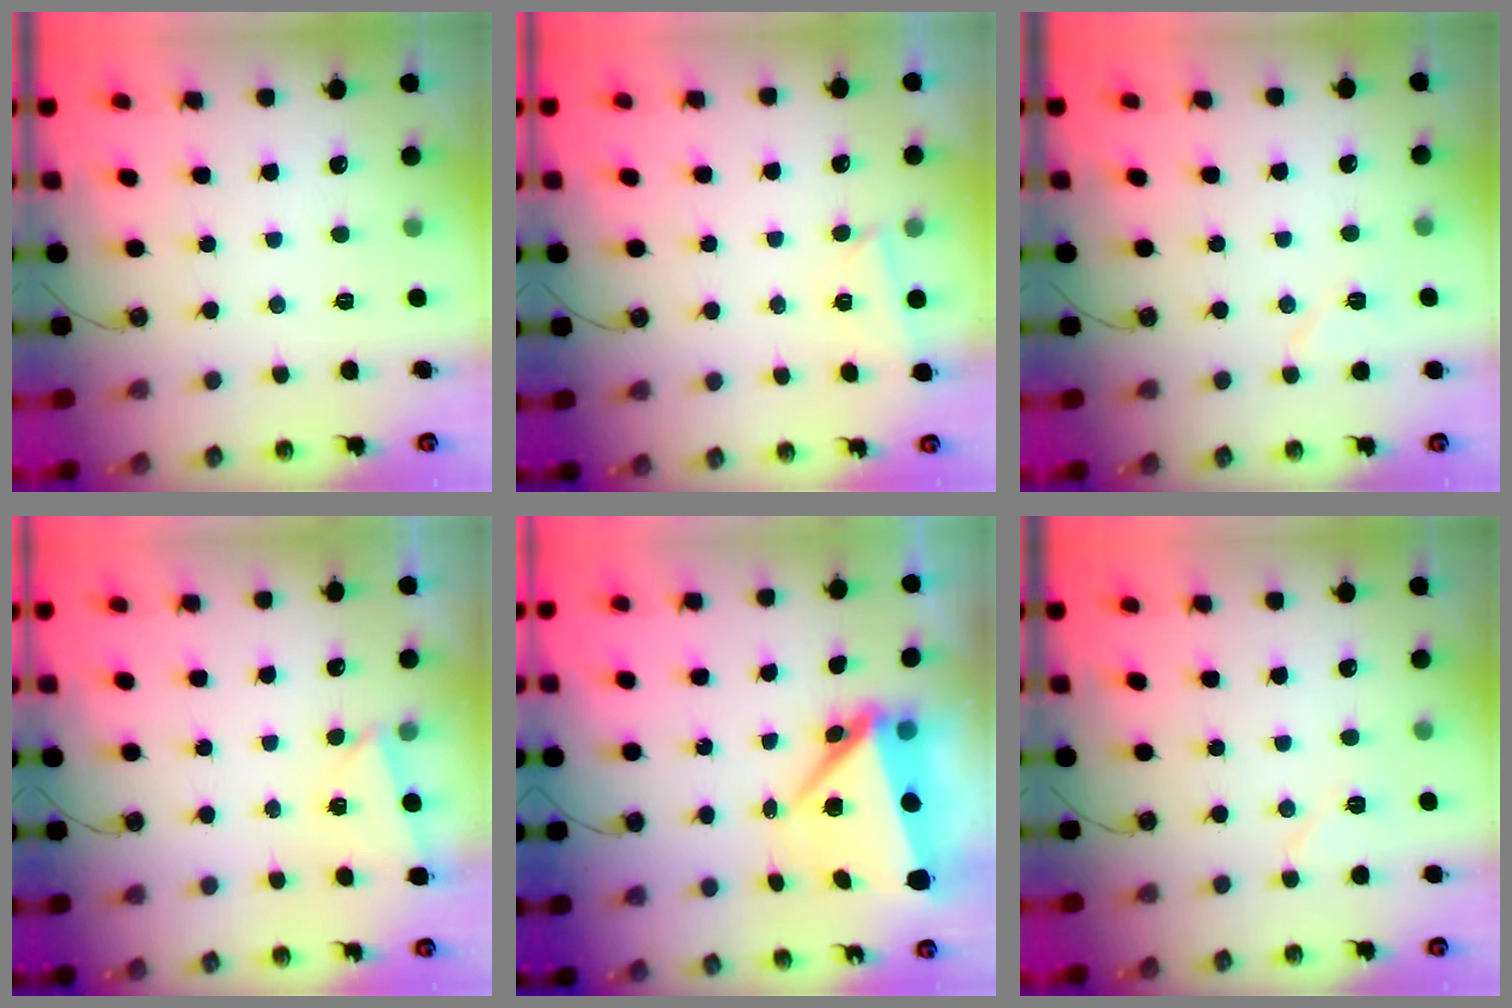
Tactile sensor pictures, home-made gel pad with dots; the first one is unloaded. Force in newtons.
{"total": 2.3, "press": 2.2, "slide": 0.9}
{"total": 5.5, "press": 5.5, "slide": 0.8}
{"total": 2.2, "press": 1.8, "slide": 1.3}
{"total": 10.3, "press": 9.3, "slide": 4.3}
{"total": 5.9, "press": 5.6, "slide": 2.0}